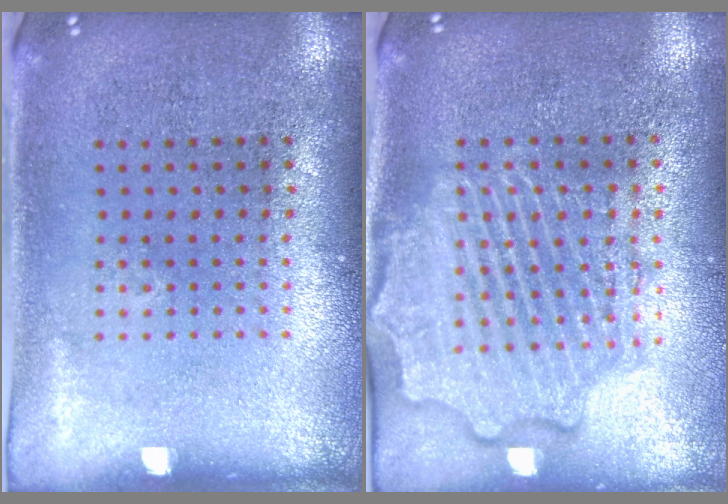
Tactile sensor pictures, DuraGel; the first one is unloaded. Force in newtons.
{"total": 2.6, "press": 2.6, "slide": 0.3}